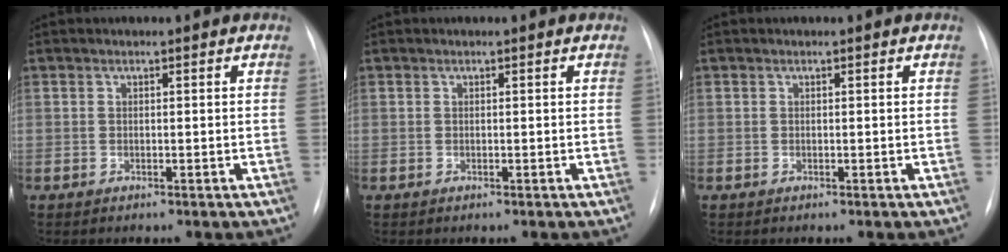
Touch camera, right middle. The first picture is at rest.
{"total": 0.0}
{"total": 0.0}